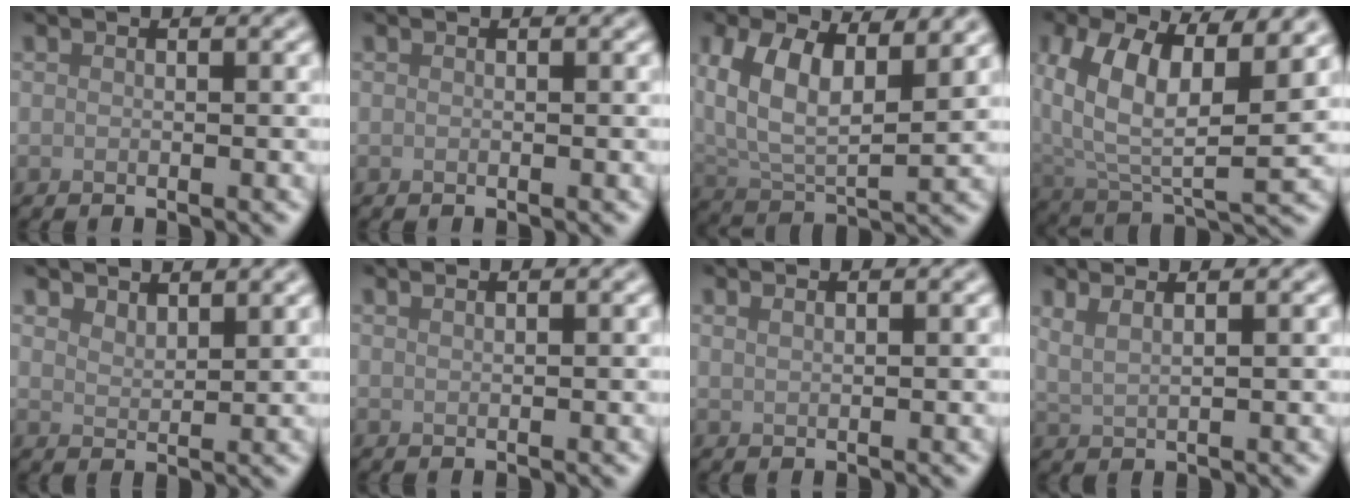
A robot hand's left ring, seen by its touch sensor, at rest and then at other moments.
{"total": 0.0}
{"total": 9.1, "force": [3.8, 4.7, 6.7], "torque": [-0.130, -0.002, 0.061]}
{"total": 11.8, "force": [4.1, 6.1, 9.3], "torque": [-0.182, -0.010, 0.079]}
{"total": 2.6, "force": [2.5, 0.5, 0.8], "torque": [-0.013, 0.000, 0.043]}
{"total": 1.3, "force": [1.0, 0.5, 0.7], "torque": [0.001, -0.001, 0.004]}
{"total": 1.2, "force": [1.0, 0.4, 0.6], "torque": [-0.007, 0.000, 0.011]}
{"total": 3.1, "force": [2.1, 1.1, 2.0], "torque": [-0.023, 0.009, 0.017]}